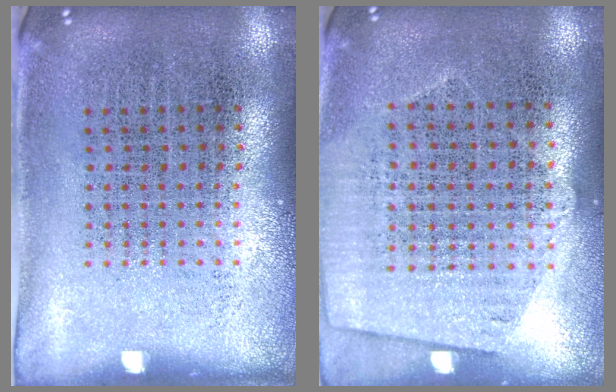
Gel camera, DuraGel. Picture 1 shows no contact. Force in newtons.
{"total": 1.2, "press": 1.1, "slide": 0.6}